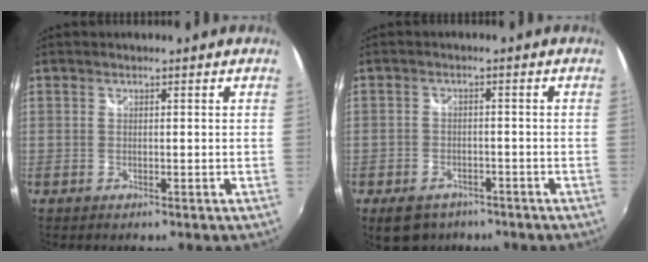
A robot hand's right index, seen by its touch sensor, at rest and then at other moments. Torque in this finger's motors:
{"motor_torque": [0.60, -0.43, 0.23, 0.02]}